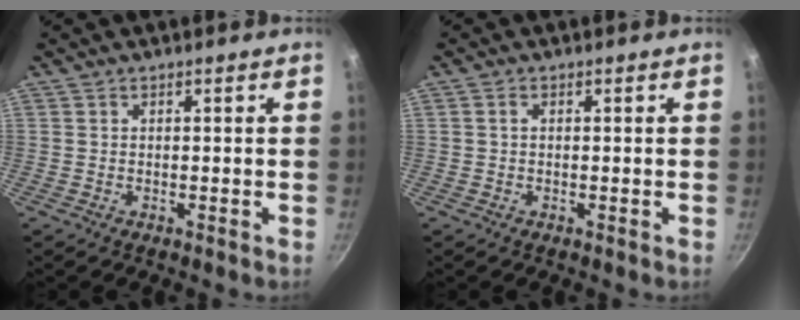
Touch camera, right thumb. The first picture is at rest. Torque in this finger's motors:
{"motor_torque": [0.22, -0.25, -0.04, 0.24, -0.02]}